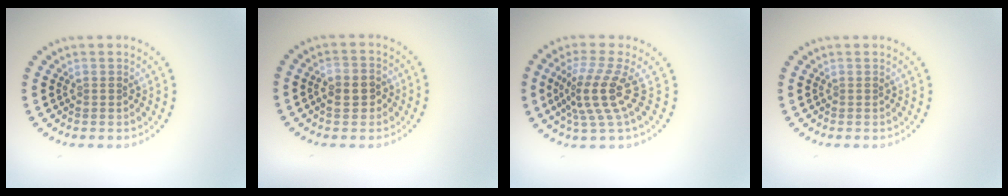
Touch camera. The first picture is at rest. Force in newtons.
{"total": 2.6, "press": 2.5, "slide": 0.5}
{"total": 4.1, "press": 2.8, "slide": 3.1}
{"total": 0.0}